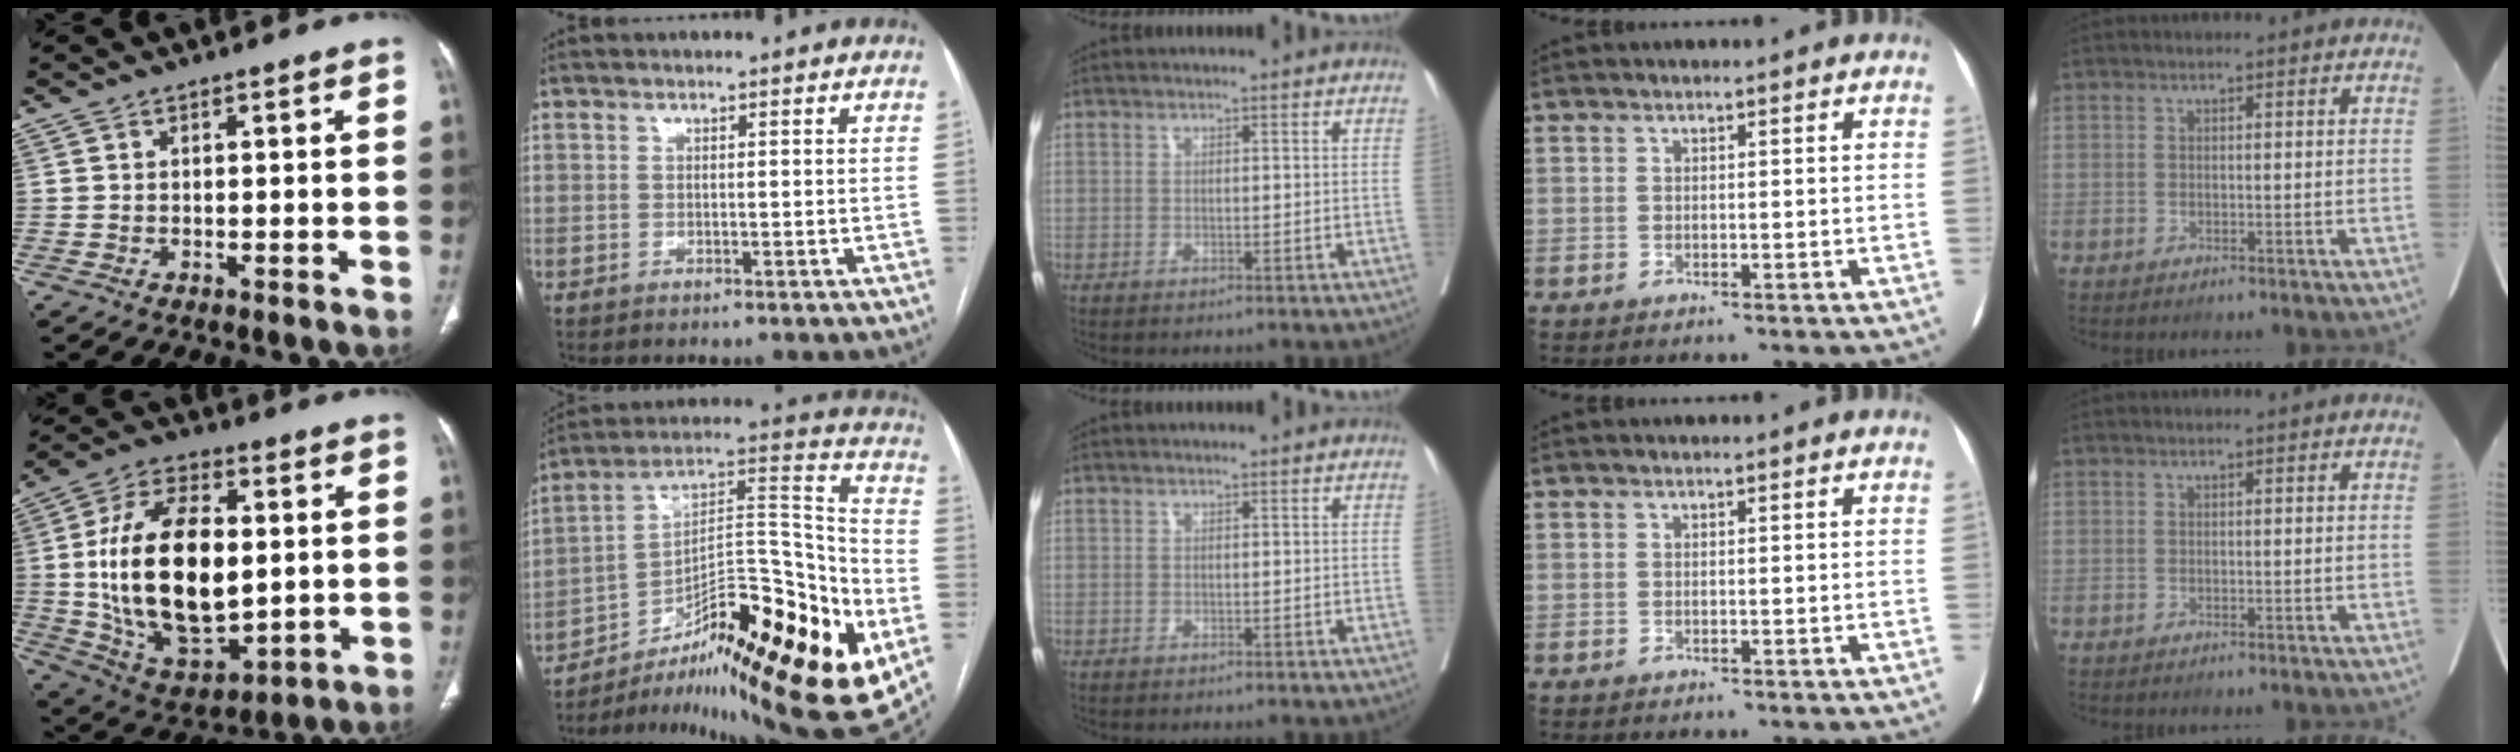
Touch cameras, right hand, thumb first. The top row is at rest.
{"thumb": {"total": 24.6, "force": [1.0, 13.5, 20.5], "torque": [-0.352, -0.007, 0.030]}, "index": {"total": 33.0, "force": [-14.6, 7.3, 28.7], "torque": [-0.382, 0.007, -0.216]}}